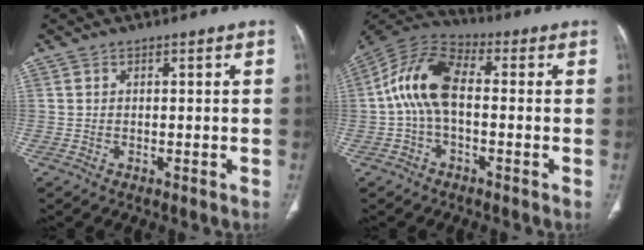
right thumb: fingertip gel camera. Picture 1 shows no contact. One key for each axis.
{"total": 11.7, "fx": -0.2, "fy": 6.5, "fz": 9.7, "tx": -0.189, "ty": 0.034, "tz": -0.016}